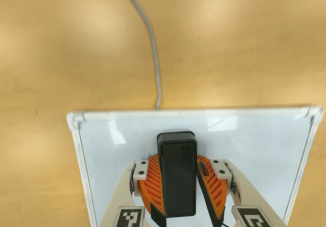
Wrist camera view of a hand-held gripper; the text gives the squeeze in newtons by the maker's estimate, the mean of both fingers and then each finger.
{"total": 11.3, "left": 12.8, "right": 9.8}